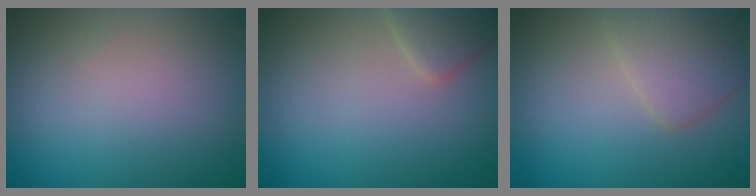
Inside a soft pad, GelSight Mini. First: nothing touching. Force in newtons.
{"total": 2.2, "press": 2.2, "slide": 0.1}
{"total": 2.8, "press": 2.8, "slide": 0.2}